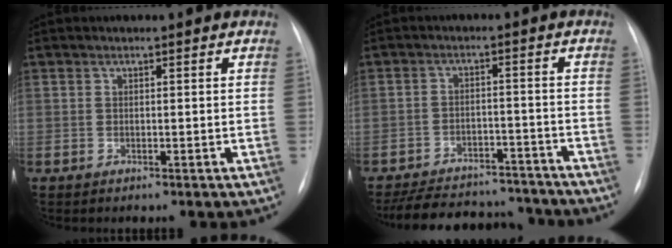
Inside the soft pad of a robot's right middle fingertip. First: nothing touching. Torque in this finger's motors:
{"motor_torque": [0.96, -1.17, 0.19, 0.06]}